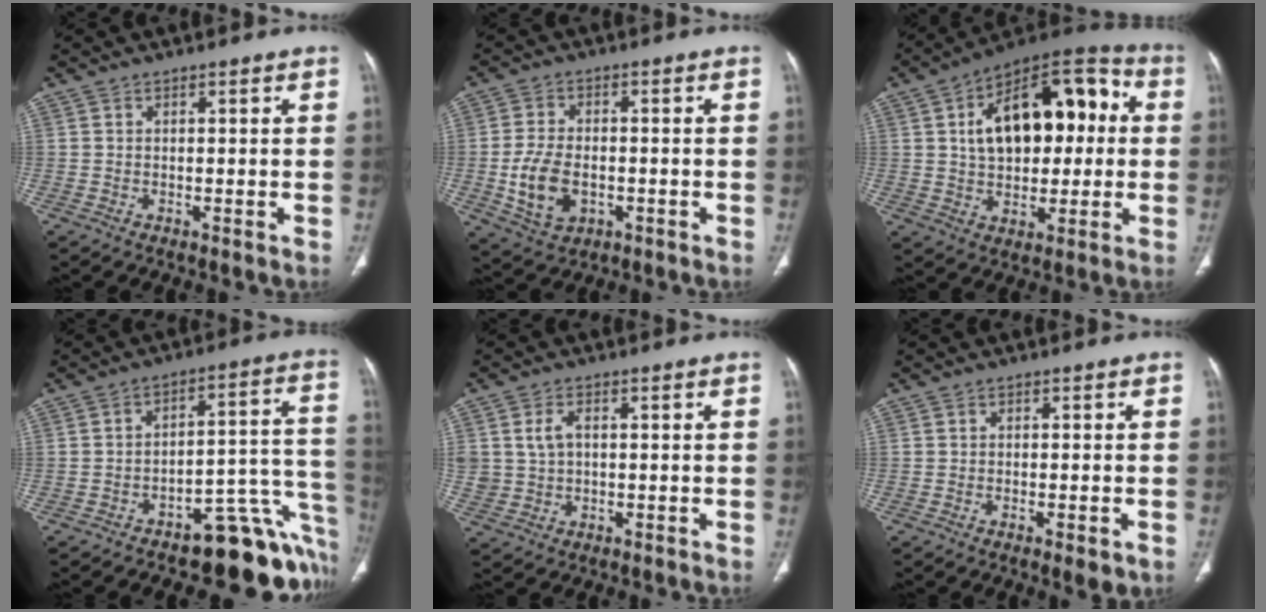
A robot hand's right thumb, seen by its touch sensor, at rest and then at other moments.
{"total": 8.9, "force": [-1.9, 5.8, 6.5], "torque": [-0.120, 0.005, -0.026]}
{"total": 21.3, "force": [3.2, 12.2, 17.1], "torque": [-0.225, 0.036, 0.047]}
{"total": 17.6, "force": [-10.3, 7.4, 12.2], "torque": [-0.055, 0.110, -0.135]}
{"total": 4.9, "force": [1.0, 3.6, 3.2], "torque": [-0.058, 0.001, 0.025]}
{"total": 3.5, "force": [-1.5, 1.0, 3.0], "torque": [-0.039, -0.003, -0.016]}